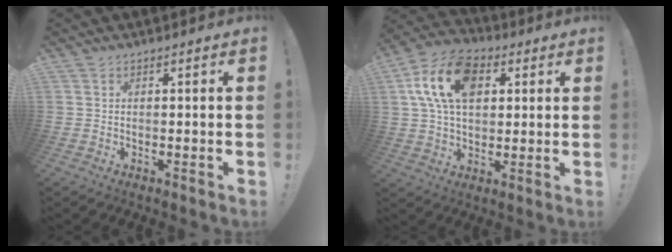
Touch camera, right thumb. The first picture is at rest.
{"total": 17.1, "force": [5.5, 11.4, 11.5], "torque": [-0.195, -0.002, 0.100]}